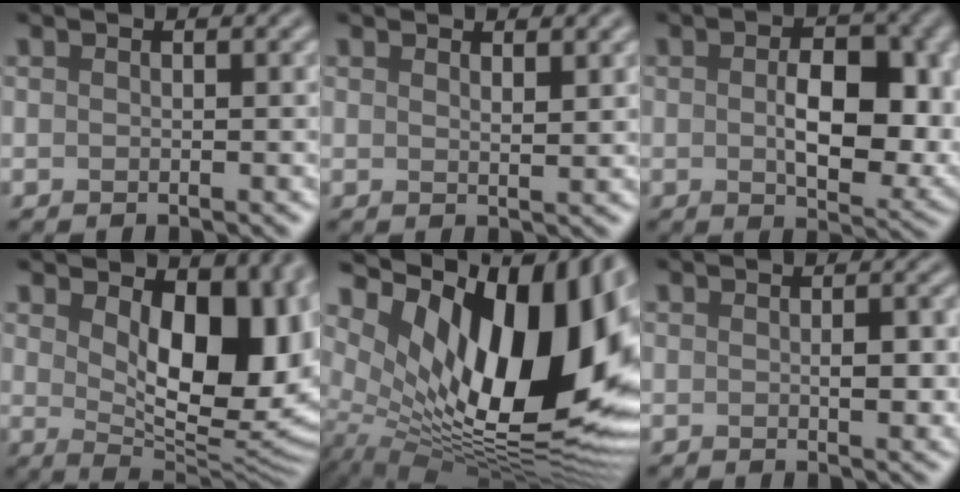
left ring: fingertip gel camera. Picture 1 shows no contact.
{"total": 1.3, "force": [1.1, 0.2, 0.7], "torque": [-0.008, -0.001, 0.017]}
{"total": 8.0, "force": [0.1, 4.4, 6.7], "torque": [-0.099, -0.011, 0.005]}
{"total": 12.0, "force": [2.6, 6.3, 9.8], "torque": [-0.117, -0.012, 0.045]}
{"total": 17.3, "force": [4.5, 8.4, 14.5], "torque": [-0.218, -0.004, 0.071]}
{"total": 2.5, "force": [0.0, 0.8, 2.4], "torque": [-0.037, -0.004, 0.000]}